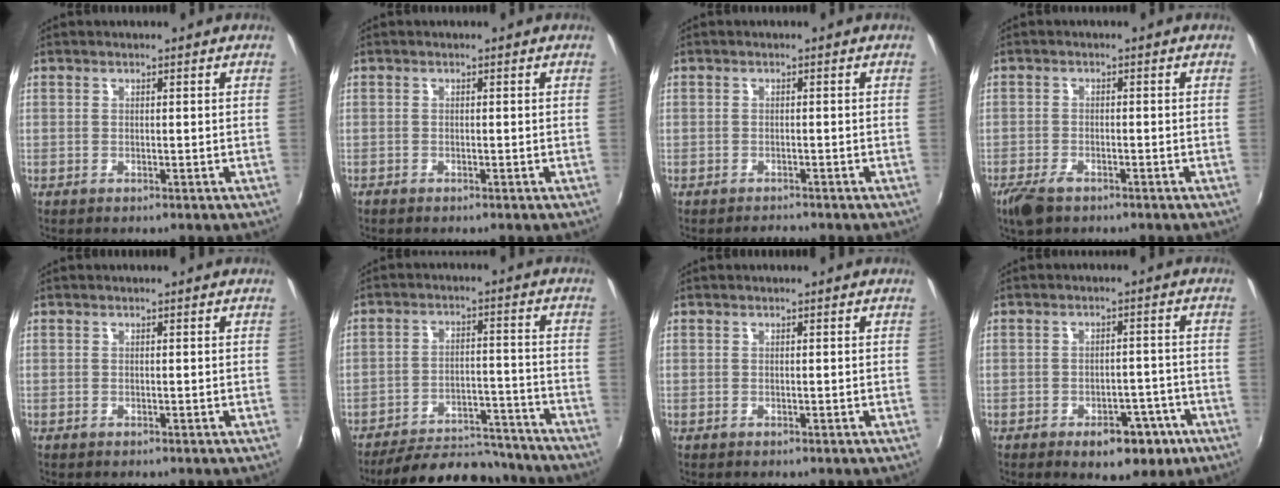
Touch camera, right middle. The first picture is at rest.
{"total": 0.8, "force": [-0.7, 0.3, 0.1], "torque": [-0.006, -0.002, -0.016]}
{"total": 1.4, "force": [-1.3, 0.4, -0.1], "torque": [-0.005, 0.003, -0.022]}
{"total": 5.9, "force": [-4.3, 2.3, 3.2], "torque": [-0.089, -0.014, -0.085]}
{"total": 0.0}
{"total": 17.7, "force": [-16.1, 5.0, 5.4], "torque": [-0.106, 0.024, -0.211]}
{"total": 0.0}
{"total": 8.1, "force": [-4.9, 4.5, 4.7], "torque": [-0.077, 0.008, -0.049]}